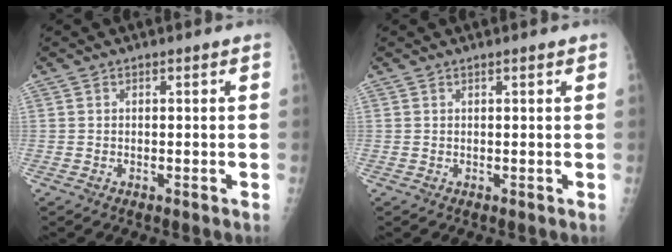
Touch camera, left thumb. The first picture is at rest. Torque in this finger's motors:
{"motor_torque": [-0.22, -0.07, -0.16, -0.02, -0.05]}